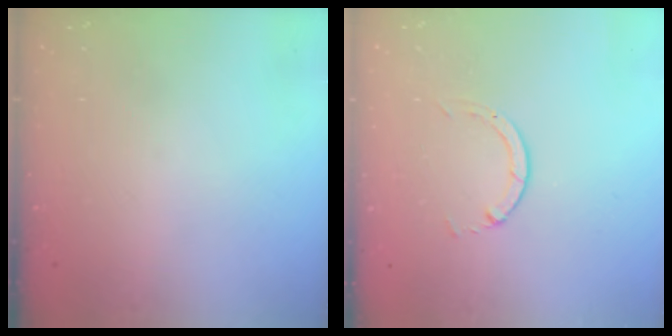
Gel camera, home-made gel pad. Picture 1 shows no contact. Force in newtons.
{"total": 1.3, "press": 1.2, "slide": 0.3}